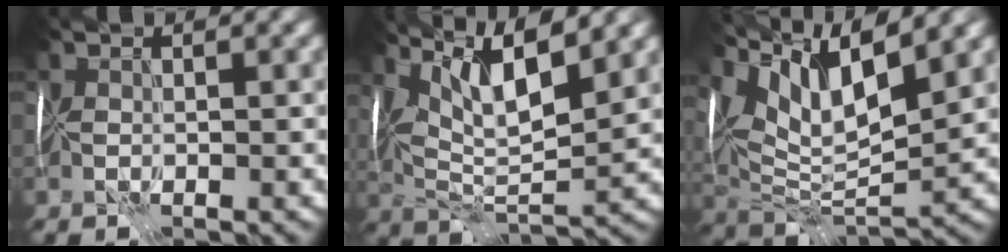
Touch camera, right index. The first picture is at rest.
{"total": 9.2, "force": [5.2, 2.2, 7.2], "torque": [-0.133, 0.004, 0.094]}
{"total": 11.2, "force": [6.3, 3.8, 8.5], "torque": [-0.157, 0.009, 0.115]}